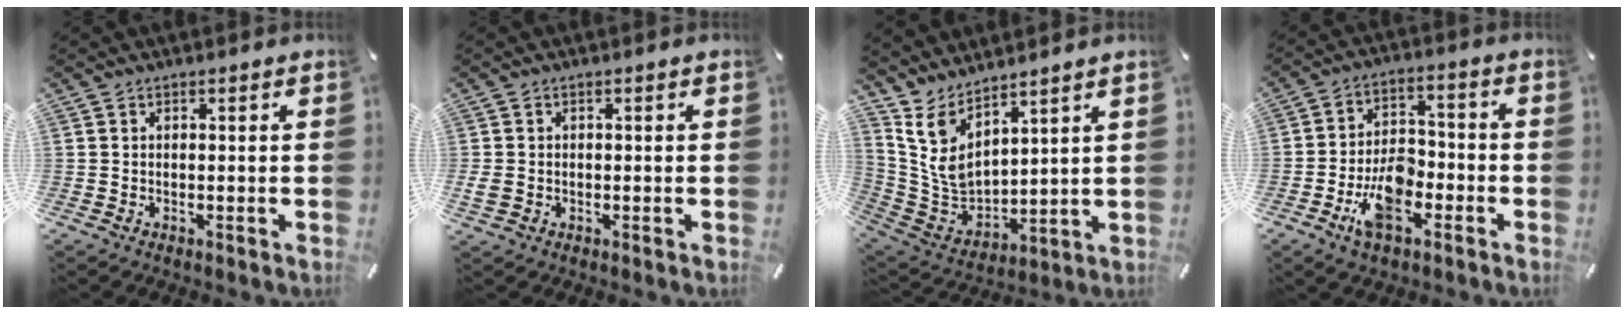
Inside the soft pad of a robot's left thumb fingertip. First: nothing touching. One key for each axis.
{"total": 2.5, "fx": -0.5, "fy": 1.9, "fz": 1.5, "tx": -0.033, "ty": 0.002, "tz": -0.011}
{"total": 9.1, "fx": 5.7, "fy": 5.5, "fz": 4.5, "tx": -0.122, "ty": -0.044, "tz": 0.113}
{"total": 11.1, "fx": -5.0, "fy": 6.5, "fz": 7.5, "tx": -0.144, "ty": 0.019, "tz": -0.090}